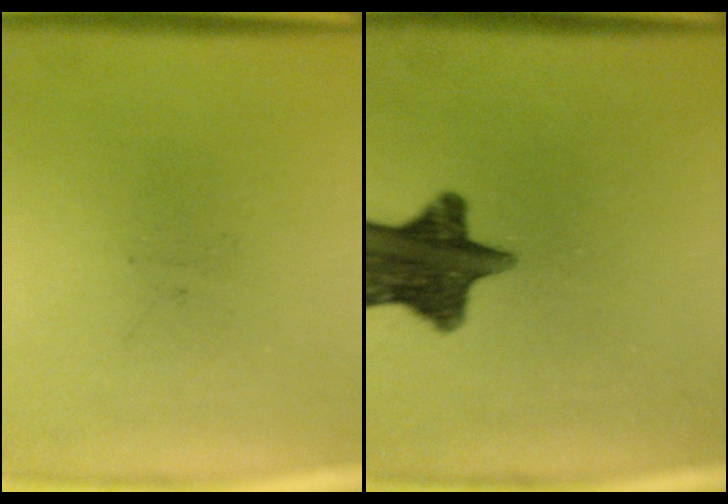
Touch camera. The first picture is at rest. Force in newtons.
{"total": 12.0}